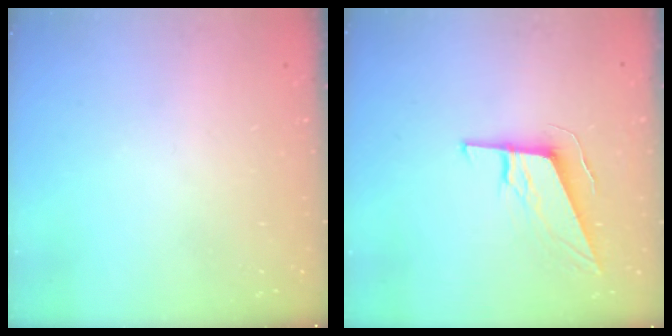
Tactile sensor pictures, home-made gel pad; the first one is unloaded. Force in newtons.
{"total": 11.2, "press": 11.0, "slide": 2.4}